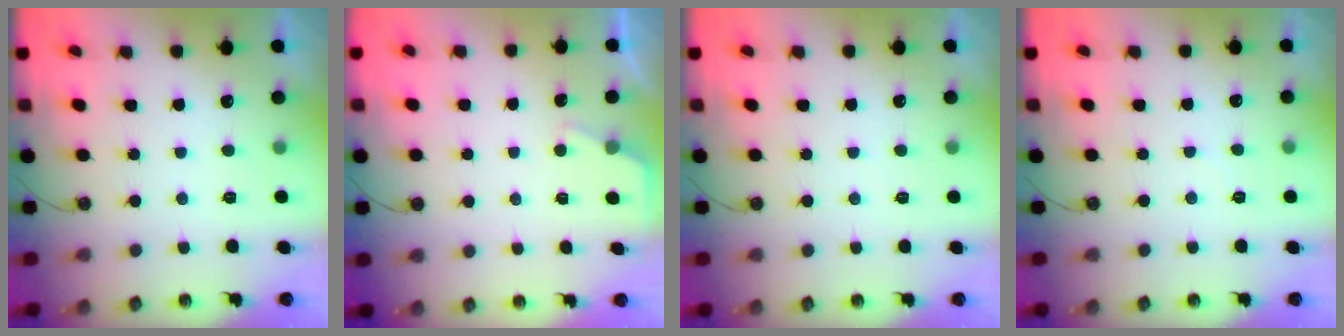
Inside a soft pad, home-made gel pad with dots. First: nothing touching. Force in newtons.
{"total": 2.3, "press": 2.3, "slide": 0.3}
{"total": 2.8, "press": 2.8, "slide": 0.3}
{"total": 2.8, "press": 2.8, "slide": 0.5}